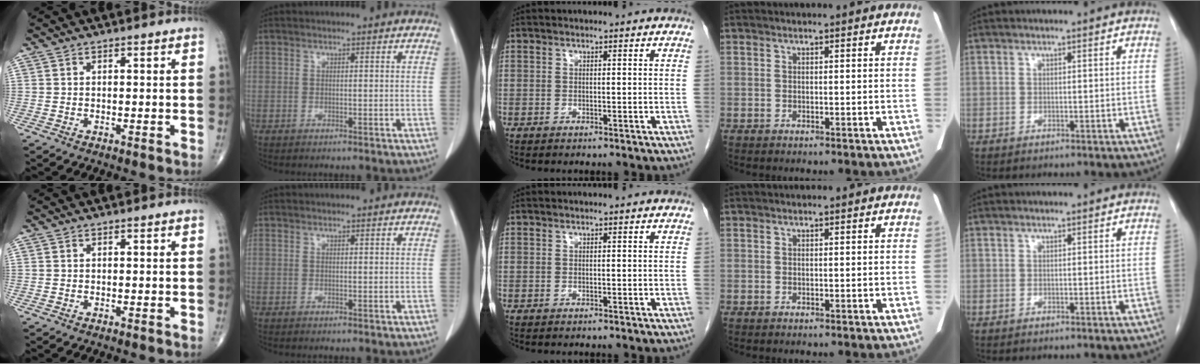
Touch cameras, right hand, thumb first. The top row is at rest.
{}